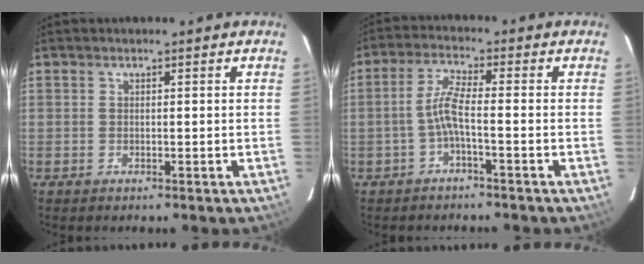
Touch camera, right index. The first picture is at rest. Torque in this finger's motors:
{"motor_torque": [-0.02, -0.02, 0.08, 0.03]}